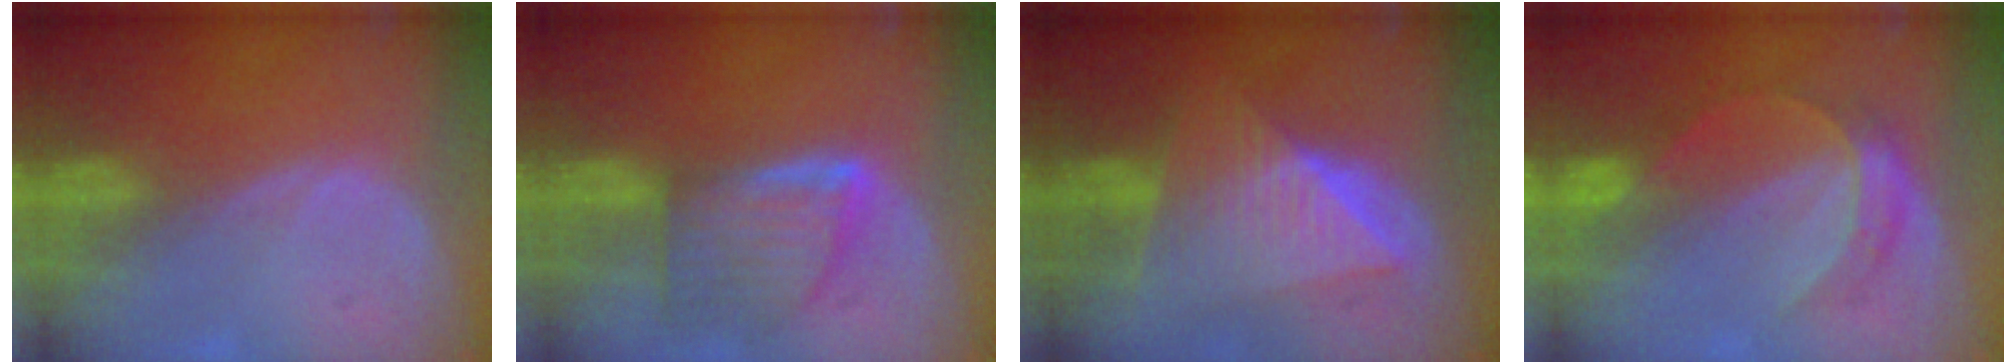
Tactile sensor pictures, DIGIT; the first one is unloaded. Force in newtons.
{"total": 8.1, "press": 7.3, "slide": 3.4}
{"total": 10.0, "press": 10.0, "slide": 0.7}
{"total": 4.9, "press": 4.9, "slide": 0.2}